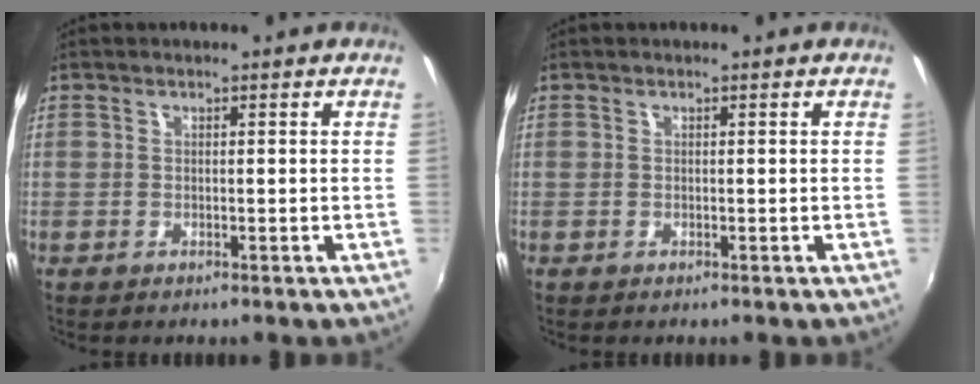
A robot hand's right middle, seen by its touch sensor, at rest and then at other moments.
{"total": 0.0}